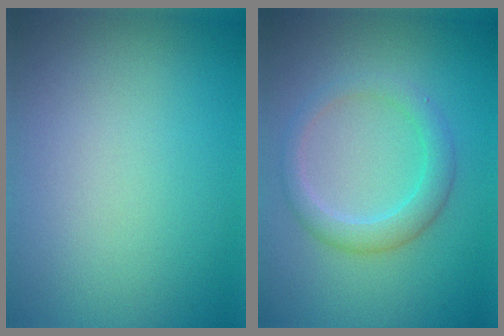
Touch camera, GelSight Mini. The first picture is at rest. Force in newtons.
{"total": 2.8, "press": 2.8, "slide": 0.2}